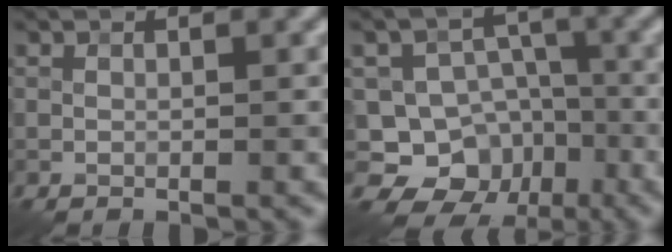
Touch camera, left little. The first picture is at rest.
{"total": 9.3, "force": [-4.1, 7.6, 3.5], "torque": [-0.038, 0.009, -0.085]}